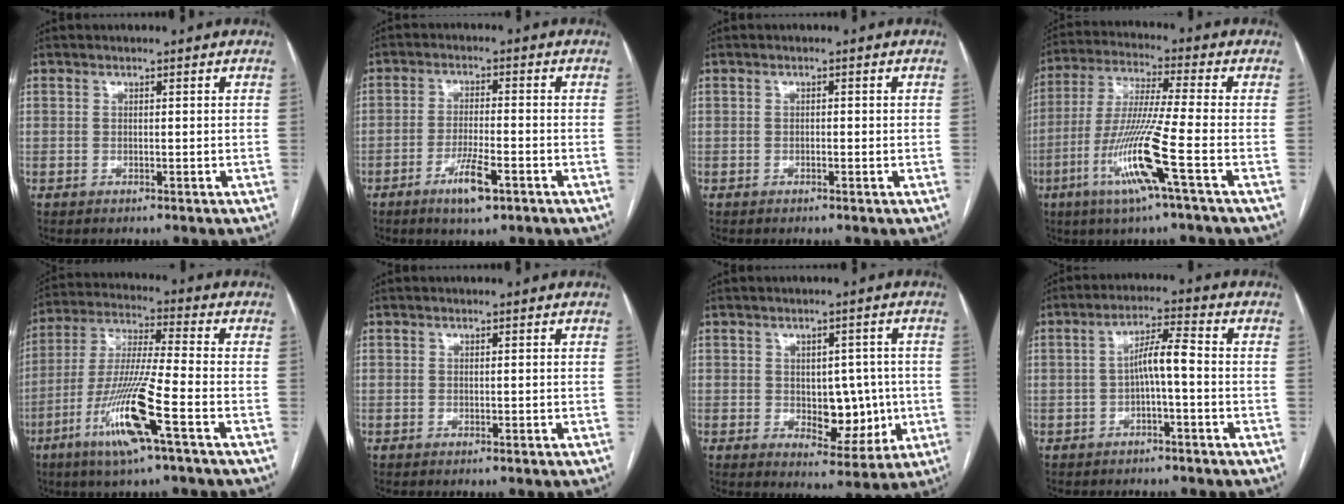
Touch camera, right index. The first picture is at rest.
{"total": 6.1, "force": [-3.3, 0.9, 5.0], "torque": [-0.095, -0.006, -0.055]}
{"total": 0.6, "force": [-0.2, 0.2, 0.5], "torque": [-0.009, 0.002, -0.002]}
{"total": 13.2, "force": [-5.3, -1.4, 12.0], "torque": [-0.245, -0.019, -0.105]}
{"total": 14.0, "force": [-6.3, -0.1, 12.5], "torque": [-0.259, -0.017, -0.119]}
{"total": 0.0}
{"total": 7.4, "force": [-0.6, 4.3, 5.9], "torque": [-0.067, 0.007, 0.007]}
{"total": 5.0, "force": [-0.9, 0.5, 4.9], "torque": [-0.086, 0.019, -0.014]}